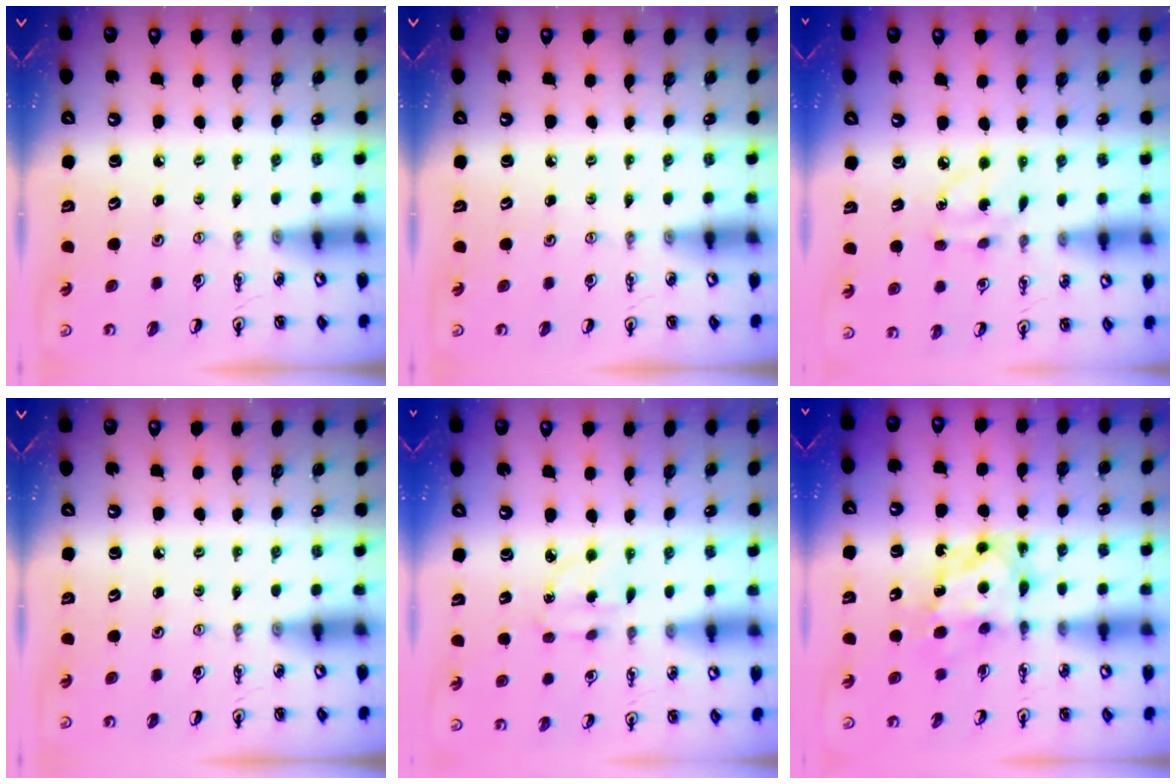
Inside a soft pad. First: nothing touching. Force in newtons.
{"total": 0.0}
{"total": 4.4, "press": 4.3, "slide": 0.5}
{"total": 0.0}
{"total": 3.9, "press": 3.9, "slide": 0.4}
{"total": 6.7, "press": 6.7, "slide": 0.3}